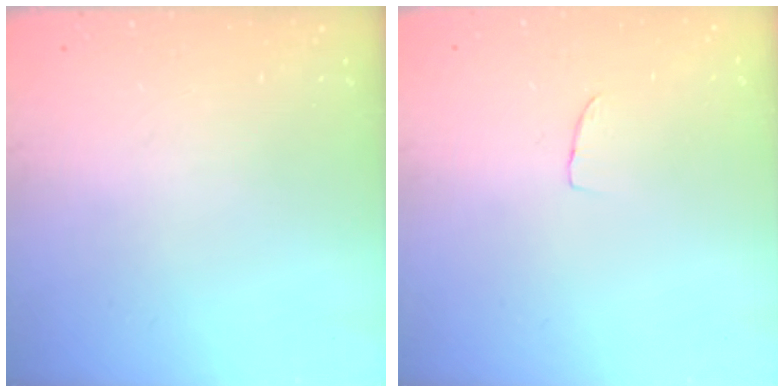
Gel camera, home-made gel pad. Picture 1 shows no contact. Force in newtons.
{"total": 3.5, "press": 3.5, "slide": 0.2}